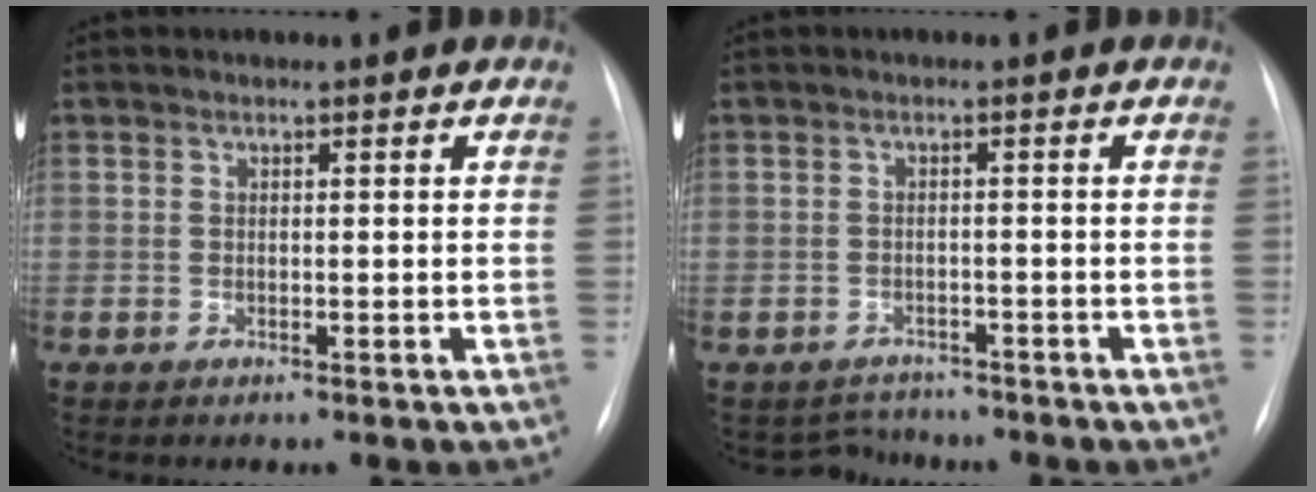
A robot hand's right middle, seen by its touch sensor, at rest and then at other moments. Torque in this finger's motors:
{"motor_torque": [-0.29, 0.17, -0.11, -0.03]}